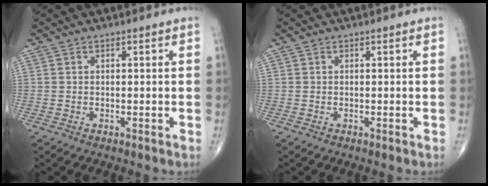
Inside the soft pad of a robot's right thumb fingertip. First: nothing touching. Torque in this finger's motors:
{"motor_torque": [0.00, 0.00, 0.00, 0.00, 0.01]}